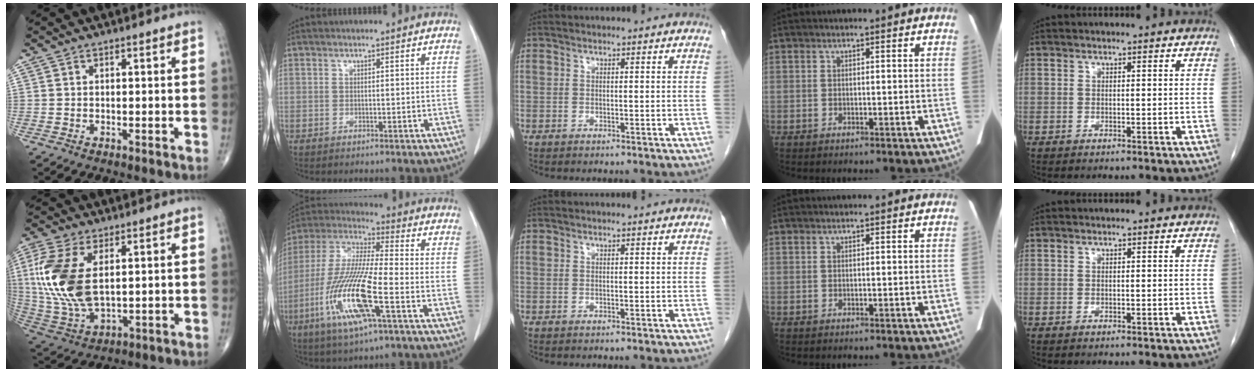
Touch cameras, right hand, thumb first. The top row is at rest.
{"thumb": {"total": 17.0, "force": [3.1, 9.1, 14.1], "torque": [-0.315, -0.013, 0.067]}, "index": {"total": 16.5, "force": [-5.8, 1.6, 15.3], "torque": [-0.324, -0.019, -0.113]}}